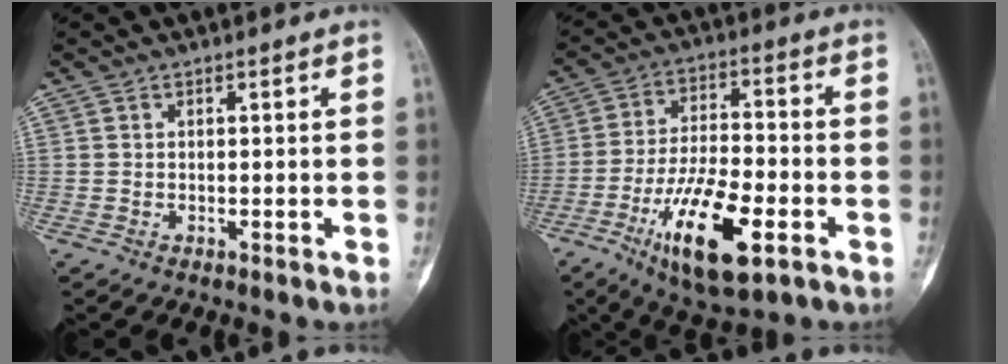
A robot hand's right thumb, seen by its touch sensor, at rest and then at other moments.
{"total": 16.1, "force": [-6.8, 5.9, 13.4], "torque": [-0.234, 0.020, -0.111]}